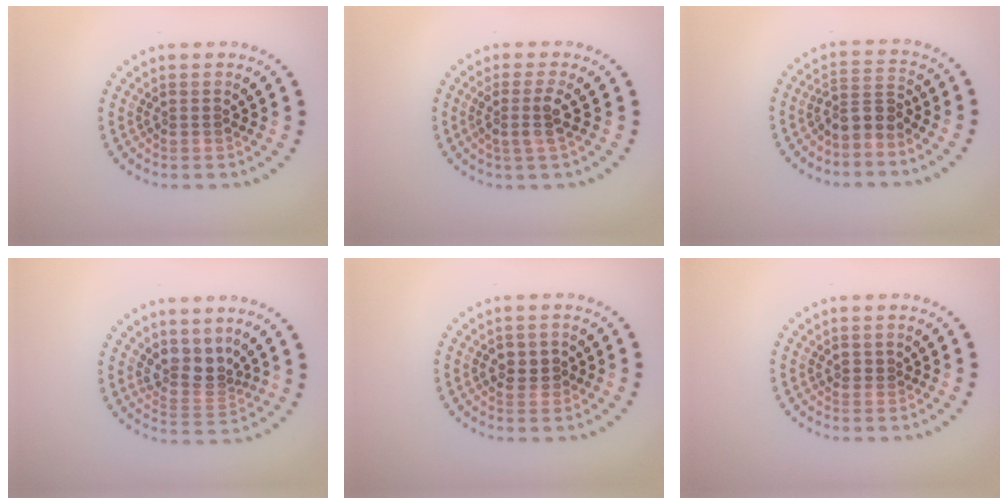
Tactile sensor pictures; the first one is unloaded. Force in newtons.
{"total": 2.3, "press": 1.7, "slide": 1.5}
{"total": 2.6, "press": 2.0, "slide": 1.7}
{"total": 3.0, "press": 2.3, "slide": 1.9}
{"total": 1.9, "press": 1.8, "slide": 0.4}
{"total": 0.5, "press": 0.4, "slide": 0.4}